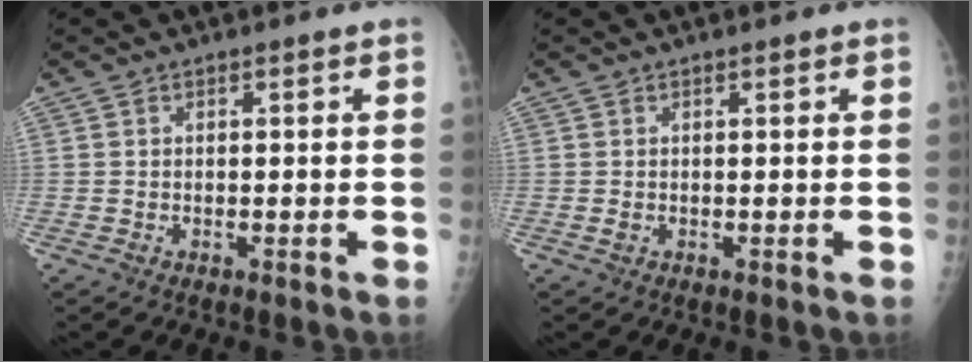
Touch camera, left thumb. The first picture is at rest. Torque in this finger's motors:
{"motor_torque": [-0.03, 0.18, 0.08, 0.13, 0.00]}